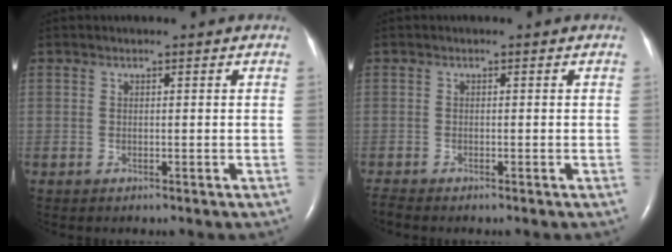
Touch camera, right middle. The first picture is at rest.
{"total": 0.9, "force": [-0.9, -0.2, 0.1], "torque": [-0.009, -0.006, -0.019]}